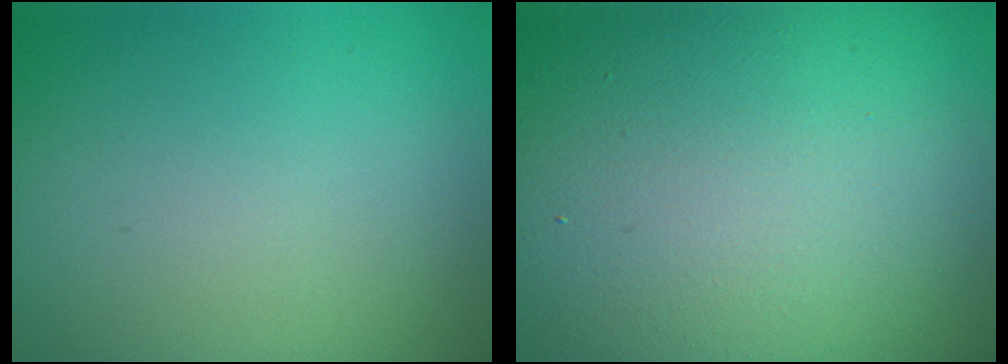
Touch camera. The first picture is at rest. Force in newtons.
{"total": 23.9, "press": 23.9, "slide": 1.2}